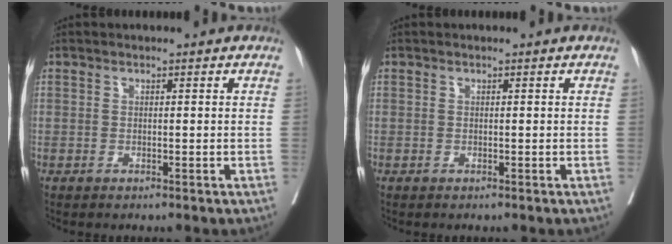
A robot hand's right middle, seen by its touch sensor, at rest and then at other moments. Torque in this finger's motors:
{"motor_torque": [-0.01, 0.09, 0.00, 0.00]}